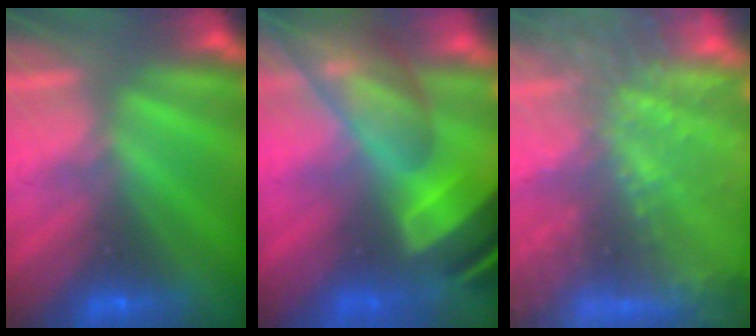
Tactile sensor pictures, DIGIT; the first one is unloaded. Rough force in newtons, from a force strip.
{"total": 7.0}
{"total": 9.7}